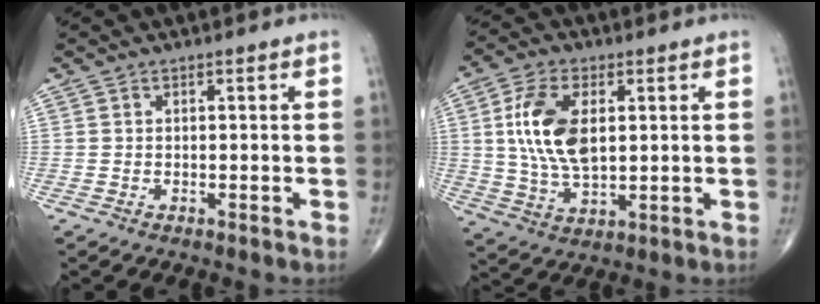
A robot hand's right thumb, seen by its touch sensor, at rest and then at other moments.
{"total": 12.6, "force": [2.4, 6.7, 10.5], "torque": [-0.203, -0.006, 0.048]}